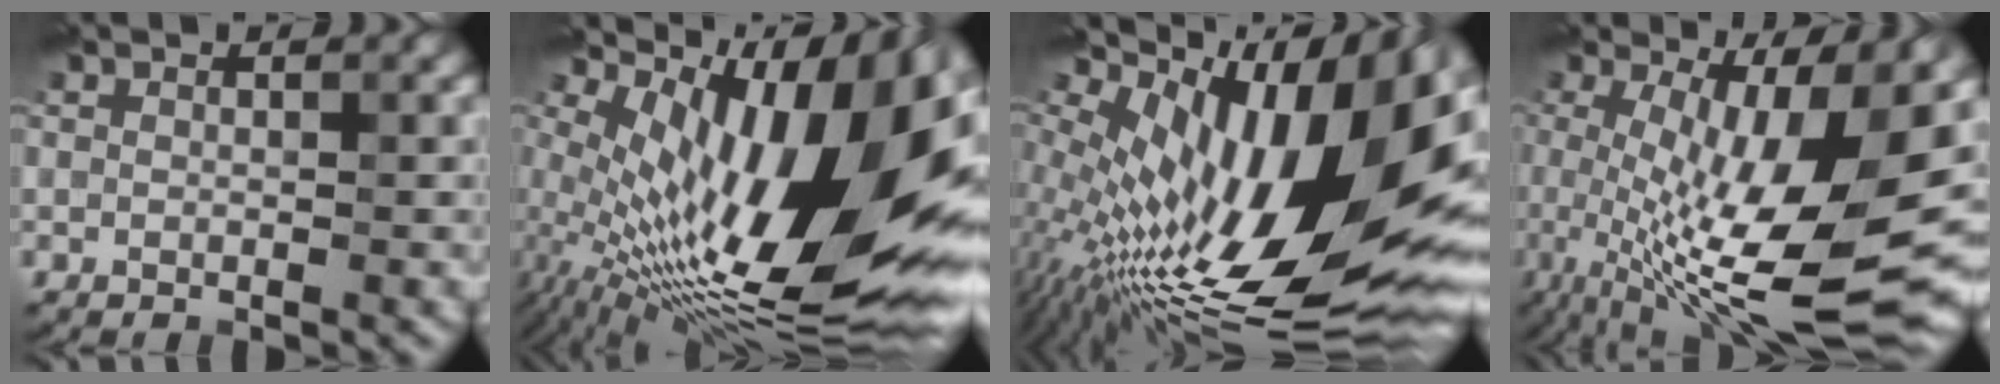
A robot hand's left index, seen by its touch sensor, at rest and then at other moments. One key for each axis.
{"total": 17.5, "fx": 3.3, "fy": 7.6, "fz": 15.4, "tx": -0.252, "ty": 0.009, "tz": 0.053}
{"total": 18.1, "fx": 3.0, "fy": 8.0, "fz": 15.9, "tx": -0.263, "ty": 0.014, "tz": 0.047}
{"total": 13.6, "fx": -1.2, "fy": 3.7, "fz": 13.1, "tx": -0.212, "ty": -0.014, "tz": -0.017}